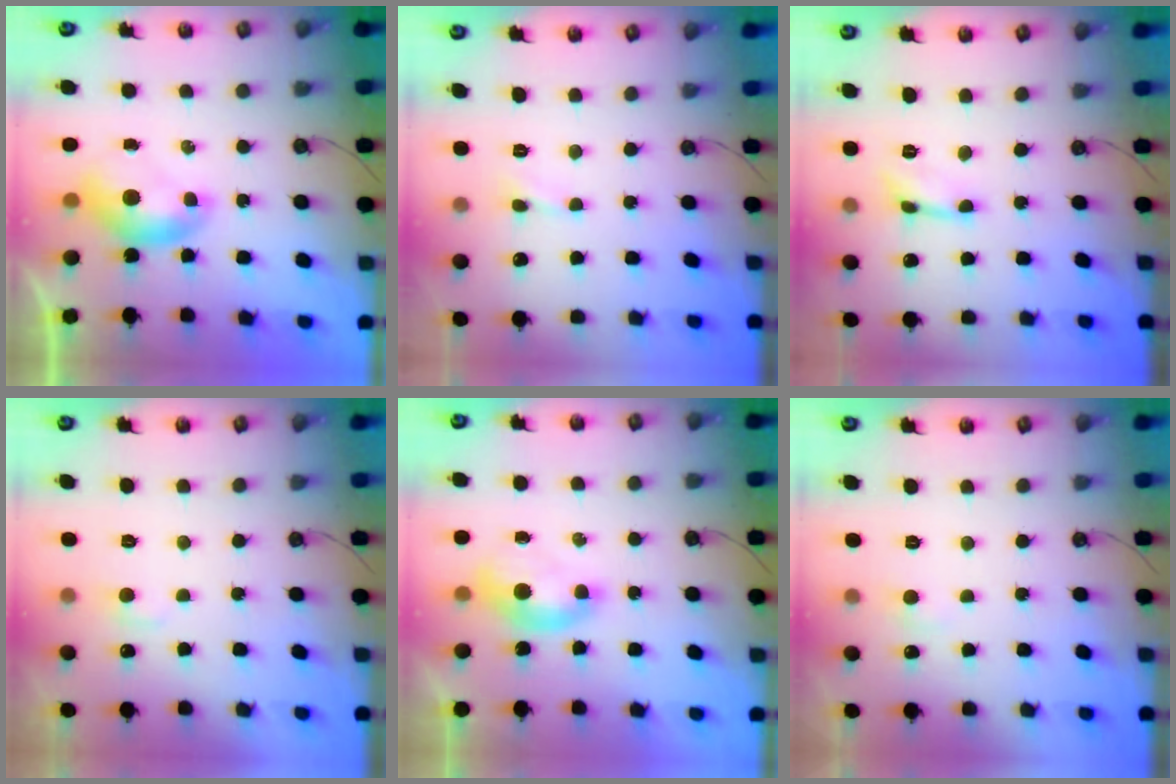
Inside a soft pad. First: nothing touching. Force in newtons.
{"total": 1.3, "press": 1.2, "slide": 0.4}
{"total": 0.5, "press": 0.5, "slide": 0.1}
{"total": 1.7, "press": 1.6, "slide": 0.6}
{"total": 1.0, "press": 0.8, "slide": 0.6}
{"total": 1.5, "press": 1.4, "slide": 0.6}